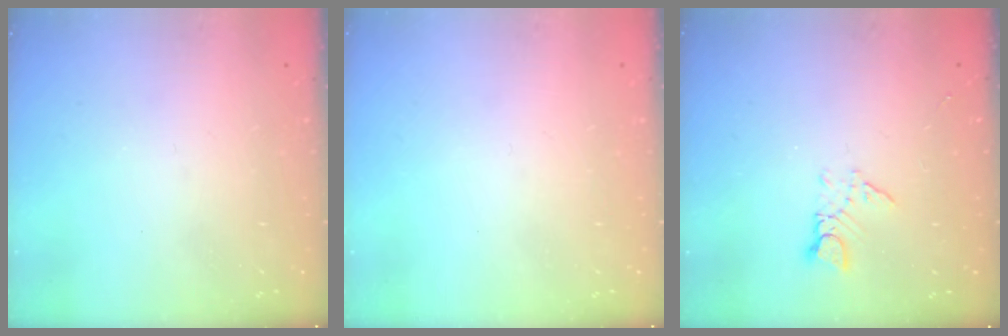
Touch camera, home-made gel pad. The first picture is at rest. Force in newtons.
{"total": 0.0}
{"total": 4.6, "press": 4.5, "slide": 0.5}